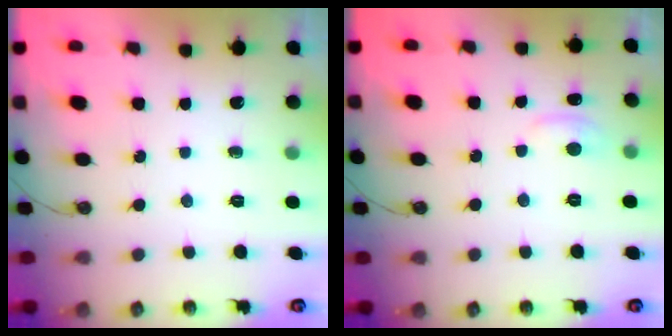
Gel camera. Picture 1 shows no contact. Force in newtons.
{"total": 1.4, "press": 1.3, "slide": 0.7}